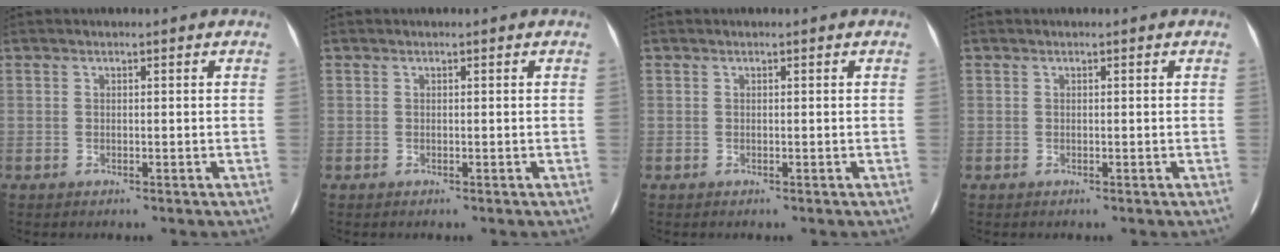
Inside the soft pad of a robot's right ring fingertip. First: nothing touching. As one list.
[{"total": 0.0}, {"total": 0.0}, {"total": 0.0}]